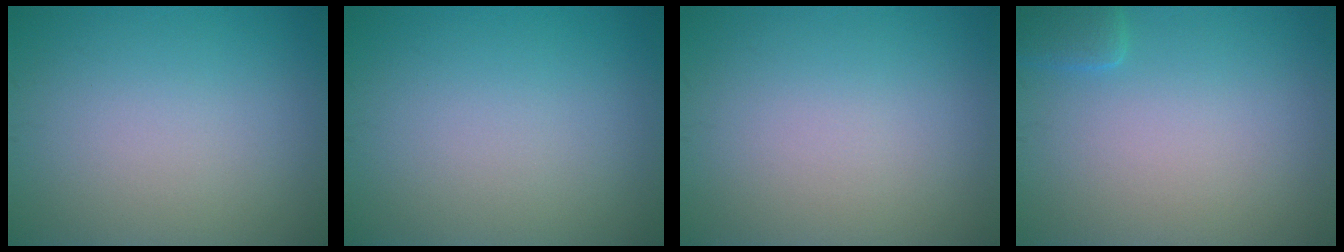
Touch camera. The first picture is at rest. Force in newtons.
{"total": 0.0}
{"total": 0.0}
{"total": 1.4, "press": 1.4, "slide": 0.1}